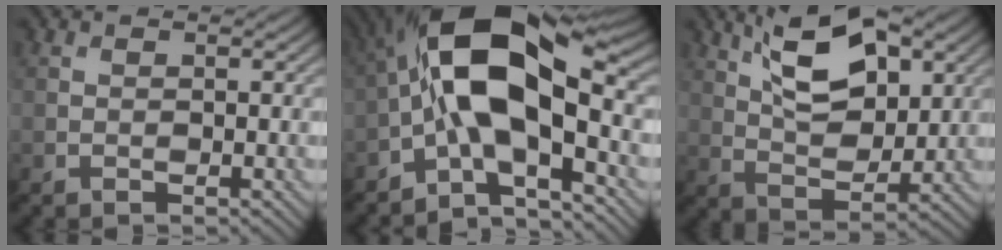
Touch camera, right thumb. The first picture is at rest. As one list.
[{"total": 15.0, "force": [-1.4, 6.2, 13.5], "torque": [-0.241, 0.029, -0.044]}, {"total": 11.3, "force": [5.6, 5.2, 8.3], "torque": [-0.145, 0.004, 0.093]}]